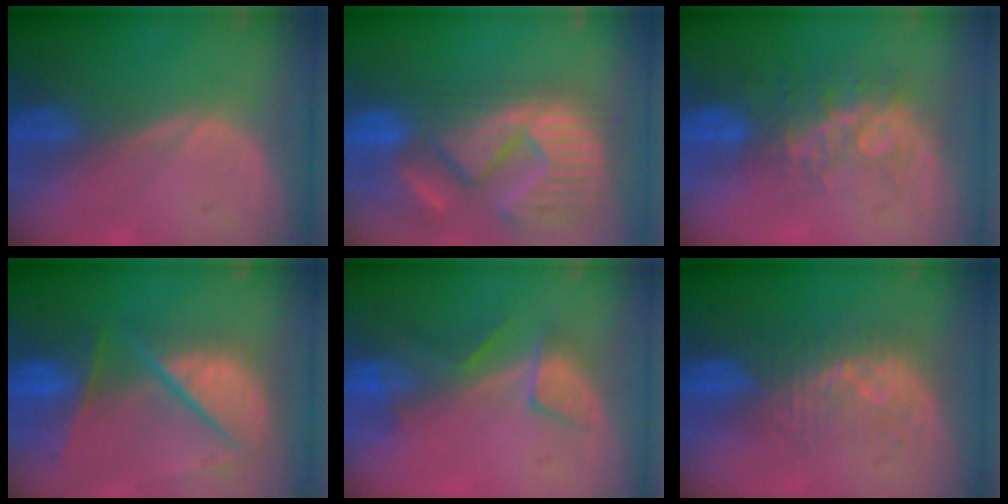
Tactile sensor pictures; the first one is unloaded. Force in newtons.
{"total": 14.9, "press": 12.3, "slide": 8.5}
{"total": 8.4, "press": 7.0, "slide": 4.7}
{"total": 11.0, "press": 9.1, "slide": 6.2}
{"total": 4.7, "press": 4.6, "slide": 1.2}
{"total": 8.2, "press": 7.4, "slide": 3.5}